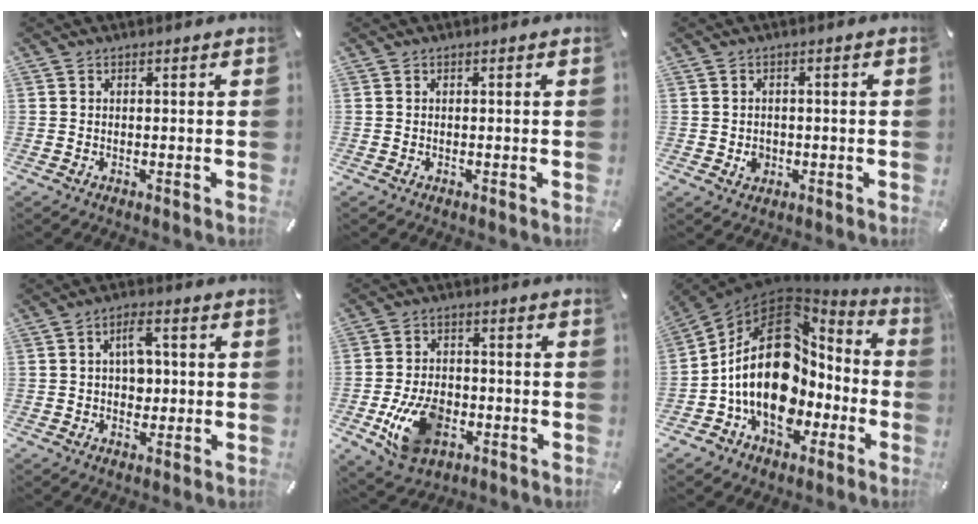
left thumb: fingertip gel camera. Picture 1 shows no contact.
{"total": 0.0}
{"total": 3.0, "force": [-0.6, 2.6, 1.3], "torque": [-0.016, 0.002, -0.014]}
{"total": 6.3, "force": [0.6, 4.2, 4.7], "torque": [-0.070, 0.003, 0.005]}
{"total": 12.5, "force": [-3.9, 8.6, 8.1], "torque": [-0.161, 0.005, -0.068]}
{"total": 25.0, "force": [-0.5, 17.5, 17.8], "torque": [-0.348, -0.003, -0.002]}